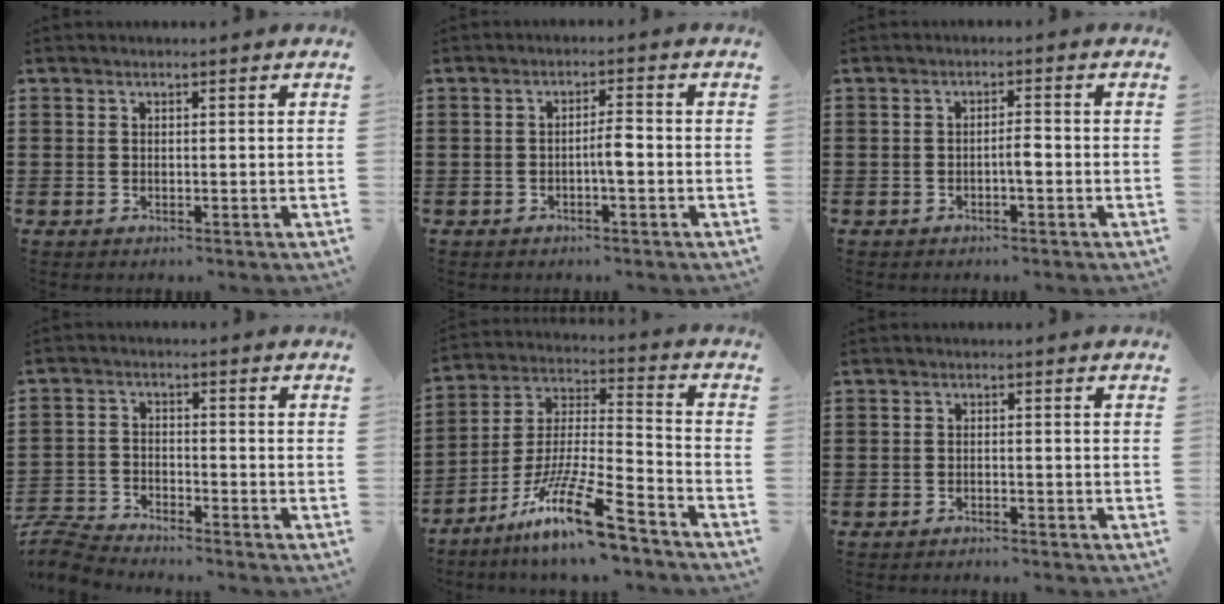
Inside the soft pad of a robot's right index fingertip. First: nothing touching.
{"total": 2.9, "force": [-0.9, 0.5, 2.7], "torque": [-0.056, 0.001, -0.019]}
{"total": 1.9, "force": [-0.7, 0.3, 1.8], "torque": [-0.034, 0.003, -0.014]}
{"total": 4.2, "force": [-4.2, 0.3, 0.4], "torque": [-0.034, -0.006, -0.093]}
{"total": 14.8, "force": [-10.6, 1.6, 10.3], "torque": [-0.194, 0.019, -0.195]}
{"total": 1.0, "force": [-1.0, 0.0, 0.2], "torque": [-0.007, 0.000, -0.019]}